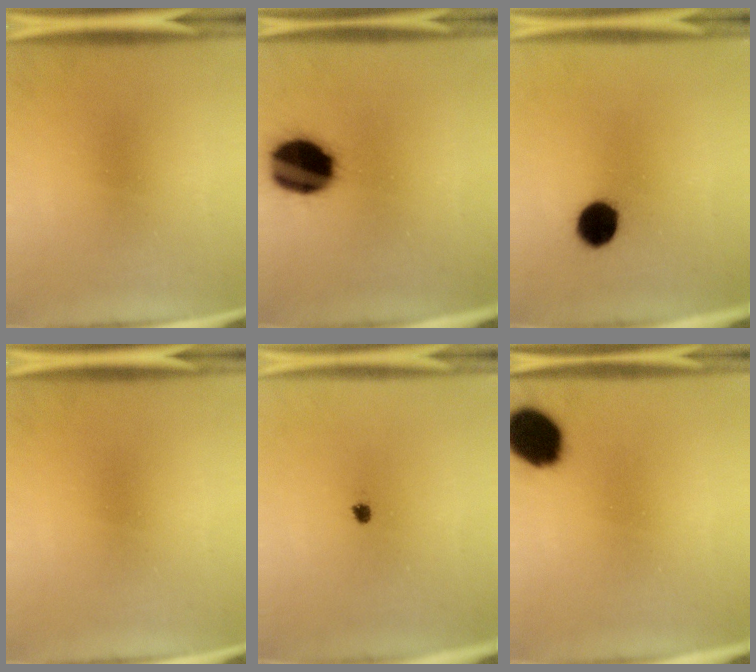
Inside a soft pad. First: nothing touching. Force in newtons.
{"total": 19.1}
{"total": 7.9}
{"total": 0.0}
{"total": 1.3}
{"total": 12.7}